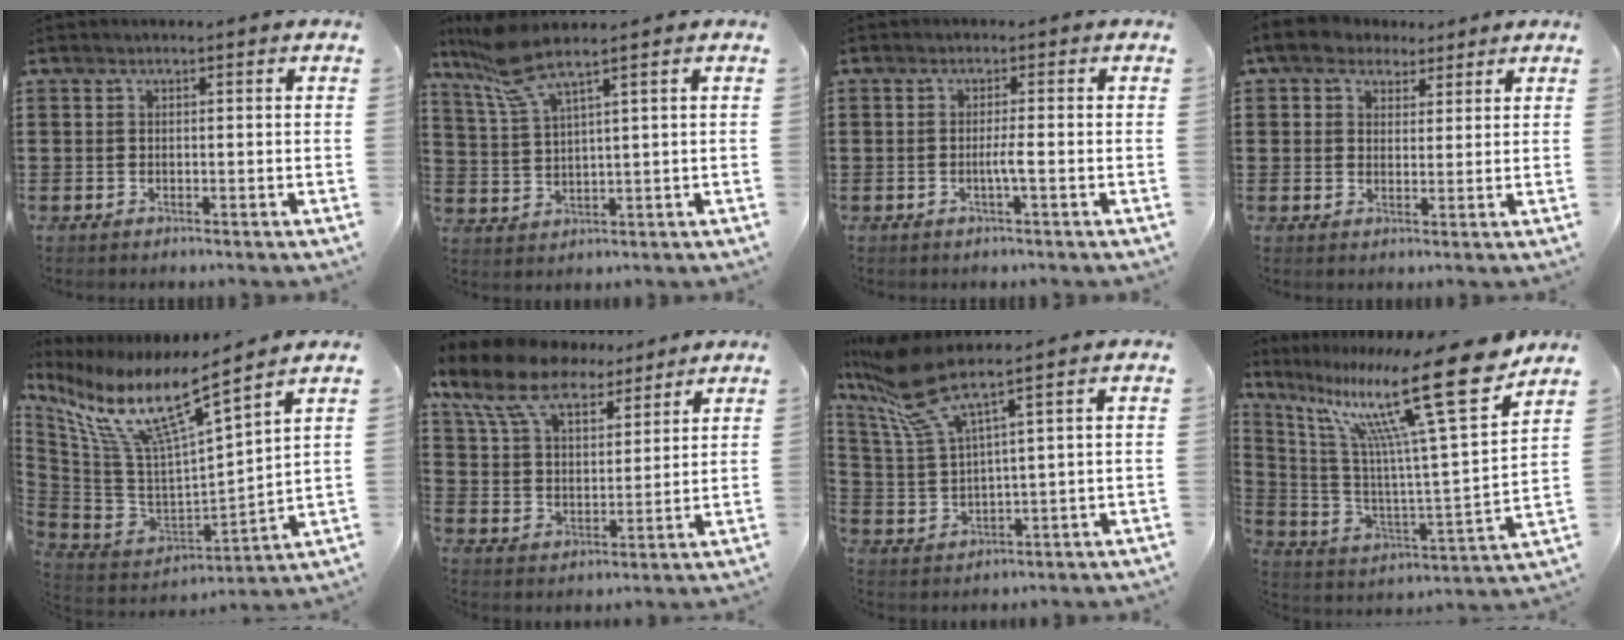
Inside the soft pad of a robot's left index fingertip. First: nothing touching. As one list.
[{"total": 7.0, "force": [4.9, 0.7, 4.9], "torque": [-0.128, -0.012, 0.083]}, {"total": 2.3, "force": [-0.5, -0.1, 2.2], "torque": [-0.039, -0.003, -0.011]}, {"total": 5.4, "force": [3.6, 3.4, 2.0], "torque": [-0.060, 0.011, 0.067]}, {"total": 12.5, "force": [7.4, 2.2, 9.8], "torque": [-0.222, -0.055, 0.119]}, {"total": 10.7, "force": [8.5, 4.1, 5.2], "torque": [-0.136, -0.028, 0.155]}, {"total": 8.8, "force": [5.8, 1.4, 6.5], "torque": [-0.170, -0.031, 0.097]}, {"total": 20.3, "force": [13.1, 2.2, 15.4], "torque": [-0.307, -0.077, 0.203]}]